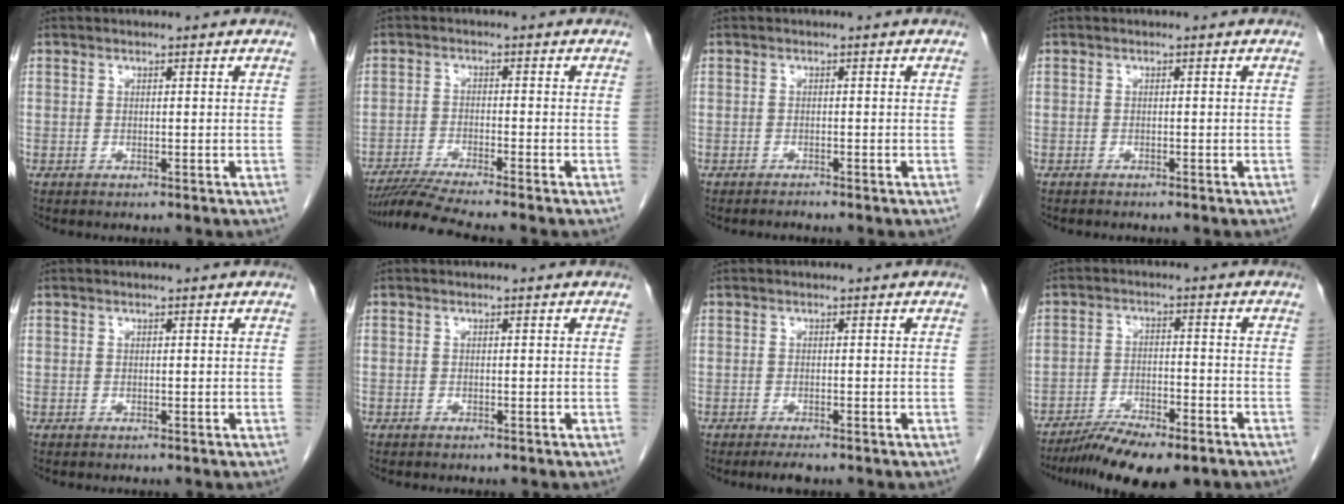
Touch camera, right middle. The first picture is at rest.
{"total": 7.3, "force": [-6.4, -1.6, 3.2], "torque": [-0.052, -0.024, -0.111]}
{"total": 0.7, "force": [-0.7, -0.1, 0.1], "torque": [-0.004, -0.002, -0.010]}
{"total": 0.7, "force": [-0.7, 0.2, 0.1], "torque": [-0.011, -0.002, -0.011]}
{"total": 0.0}
{"total": 0.0}
{"total": 1.8, "force": [-1.5, 0.3, 1.1], "torque": [-0.021, -0.004, -0.022]}
{"total": 10.0, "force": [-7.8, 2.3, 5.8], "torque": [-0.091, -0.018, -0.127]}